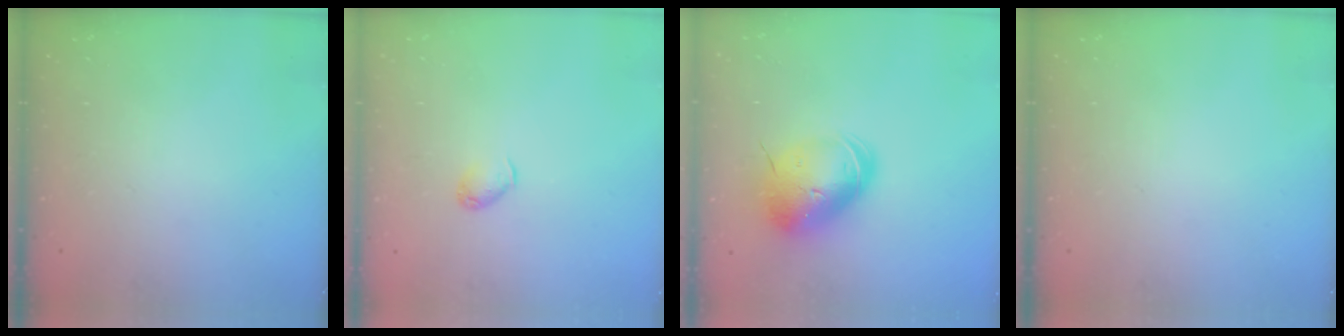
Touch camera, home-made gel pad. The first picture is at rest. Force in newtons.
{"total": 3.9, "press": 3.7, "slide": 1.0}
{"total": 13.7, "press": 13.6, "slide": 2.1}
{"total": 0.0}